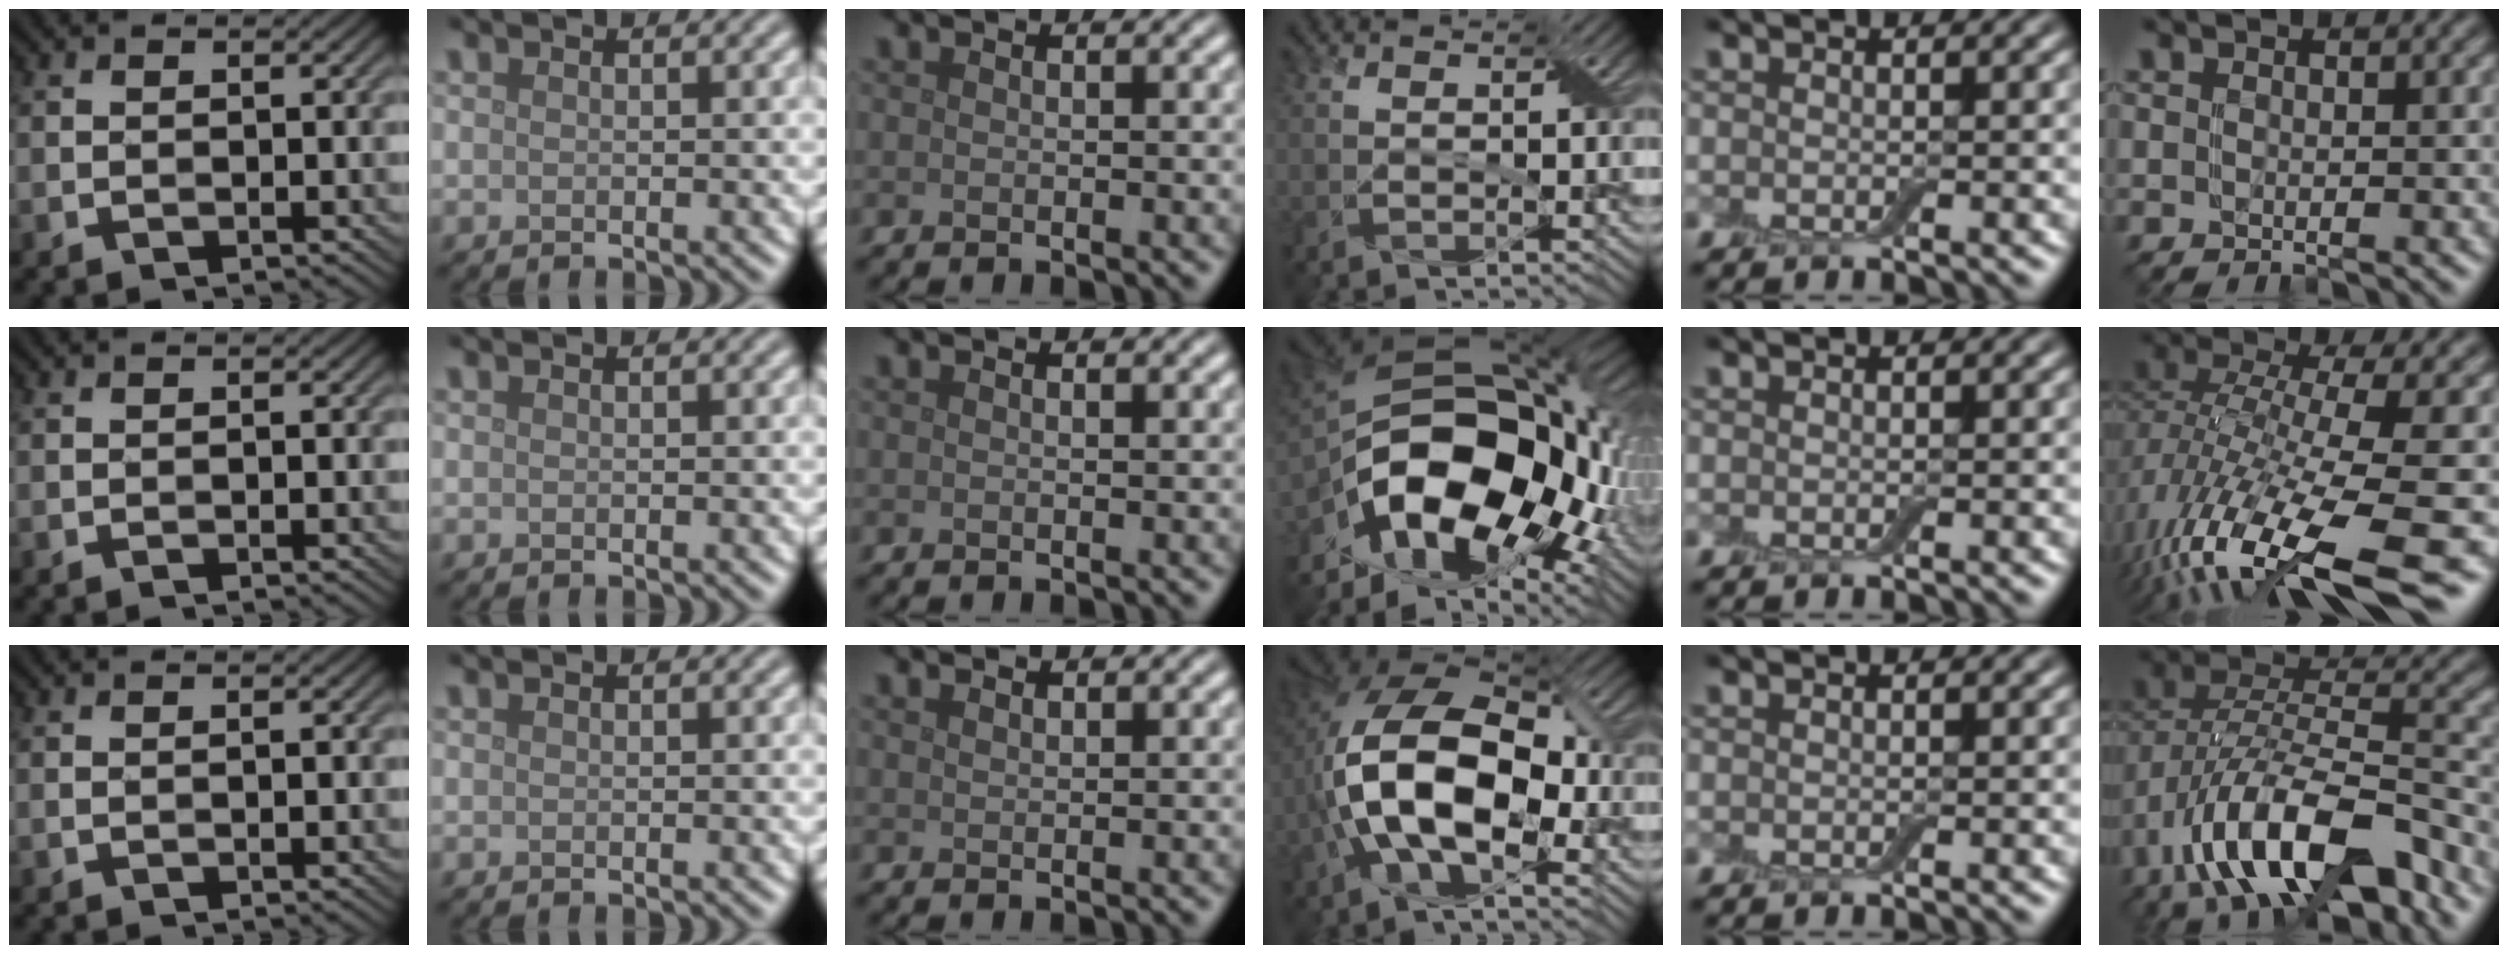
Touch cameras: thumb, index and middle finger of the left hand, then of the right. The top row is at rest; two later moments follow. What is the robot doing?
{"motion": "extract", "object": "airpods case & airpods"}